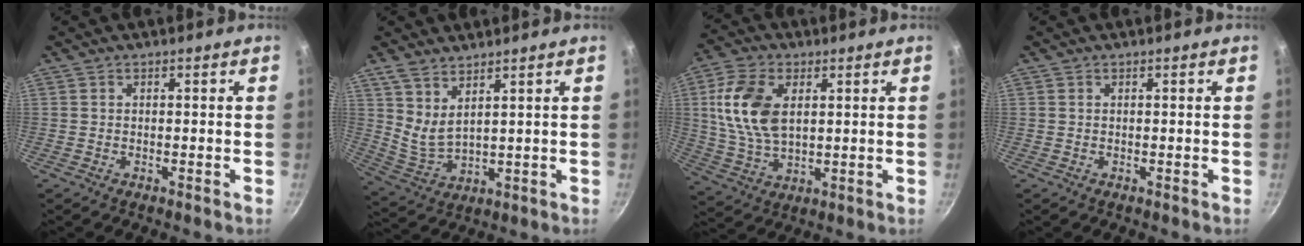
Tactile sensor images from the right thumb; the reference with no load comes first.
{"total": 6.3, "force": [4.2, 2.3, 4.1], "torque": [-0.075, -0.042, 0.090]}
{"total": 13.3, "force": [3.0, 8.0, 10.2], "torque": [-0.192, -0.007, 0.060]}
{"total": 0.0}